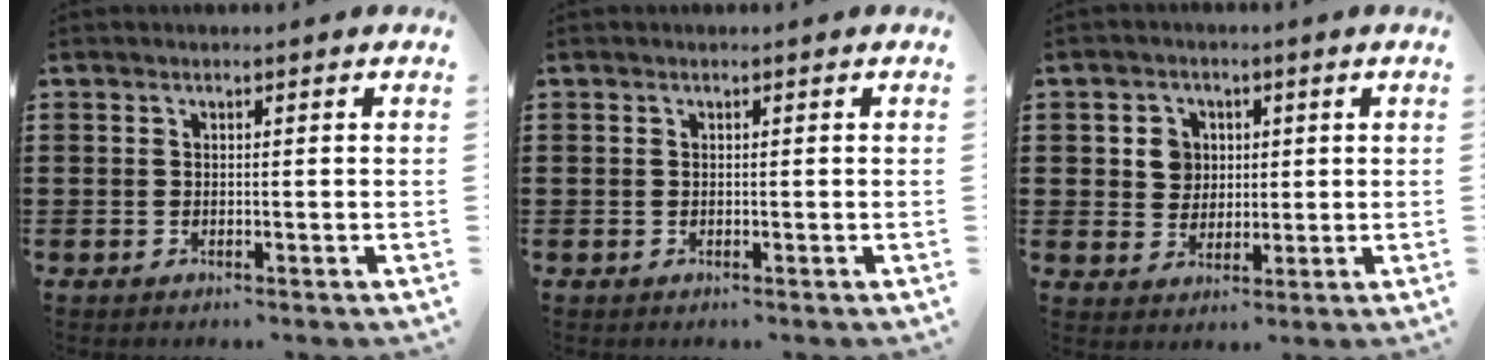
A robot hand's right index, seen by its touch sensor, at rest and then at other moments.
{"total": 0.0}
{"total": 4.3, "force": [0.8, 4.0, 1.4], "torque": [-0.045, 0.015, 0.013]}